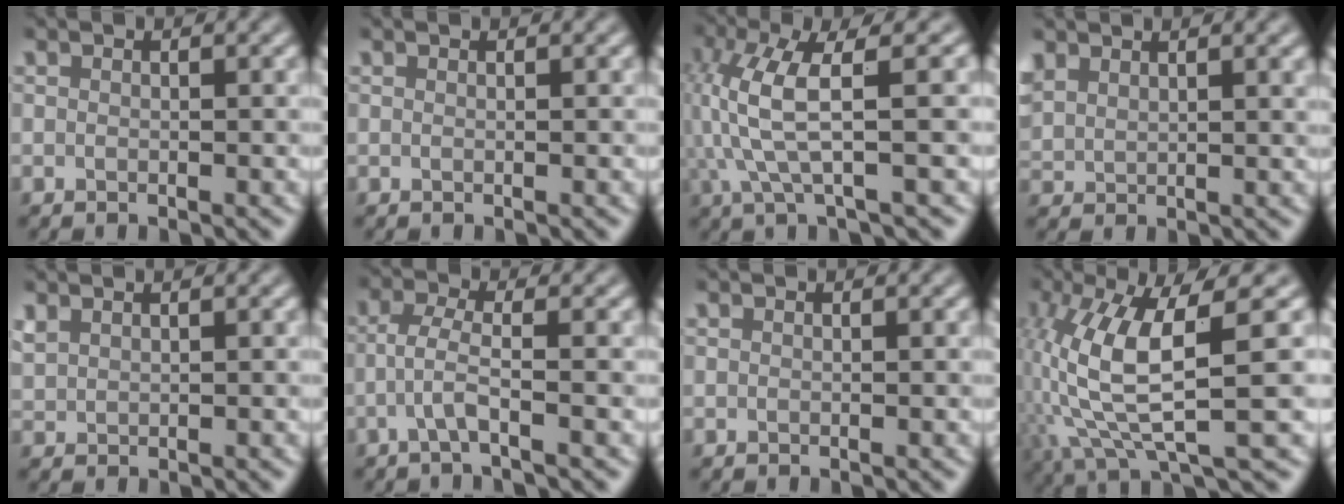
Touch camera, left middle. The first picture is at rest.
{"total": 0.5, "force": [0.3, 0.3, 0.4], "torque": [0.000, 0.001, -0.002]}
{"total": 6.5, "force": [0.7, 1.5, 6.2], "torque": [-0.144, 0.004, 0.015]}
{"total": 3.2, "force": [2.6, 1.1, 1.6], "torque": [-0.041, 0.009, 0.053]}
{"total": 1.1, "force": [1.0, 0.4, 0.2], "torque": [-0.012, 0.003, 0.026]}
{"total": 2.4, "force": [-1.0, 0.2, 2.2], "torque": [-0.048, 0.004, -0.029]}
{"total": 0.0}
{"total": 9.3, "force": [1.0, 1.9, 9.0], "torque": [-0.174, -0.004, 0.022]}